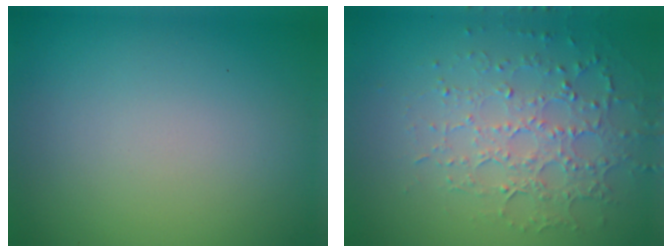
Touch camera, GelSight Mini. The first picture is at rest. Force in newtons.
{"total": 4.8, "press": 3.5, "slide": 3.4}